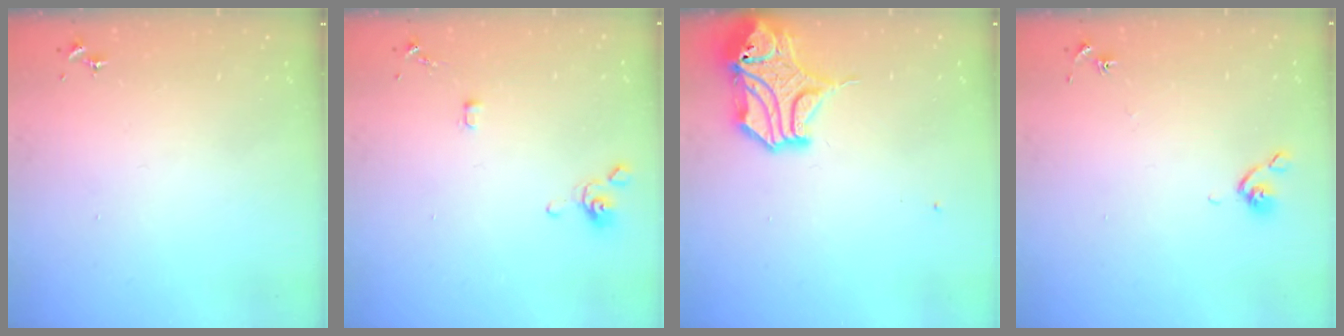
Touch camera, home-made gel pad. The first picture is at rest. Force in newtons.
{"total": 3.6, "press": 3.5, "slide": 0.7}
{"total": 14.5, "press": 14.4, "slide": 2.2}
{"total": 5.9, "press": 5.8, "slide": 0.8}